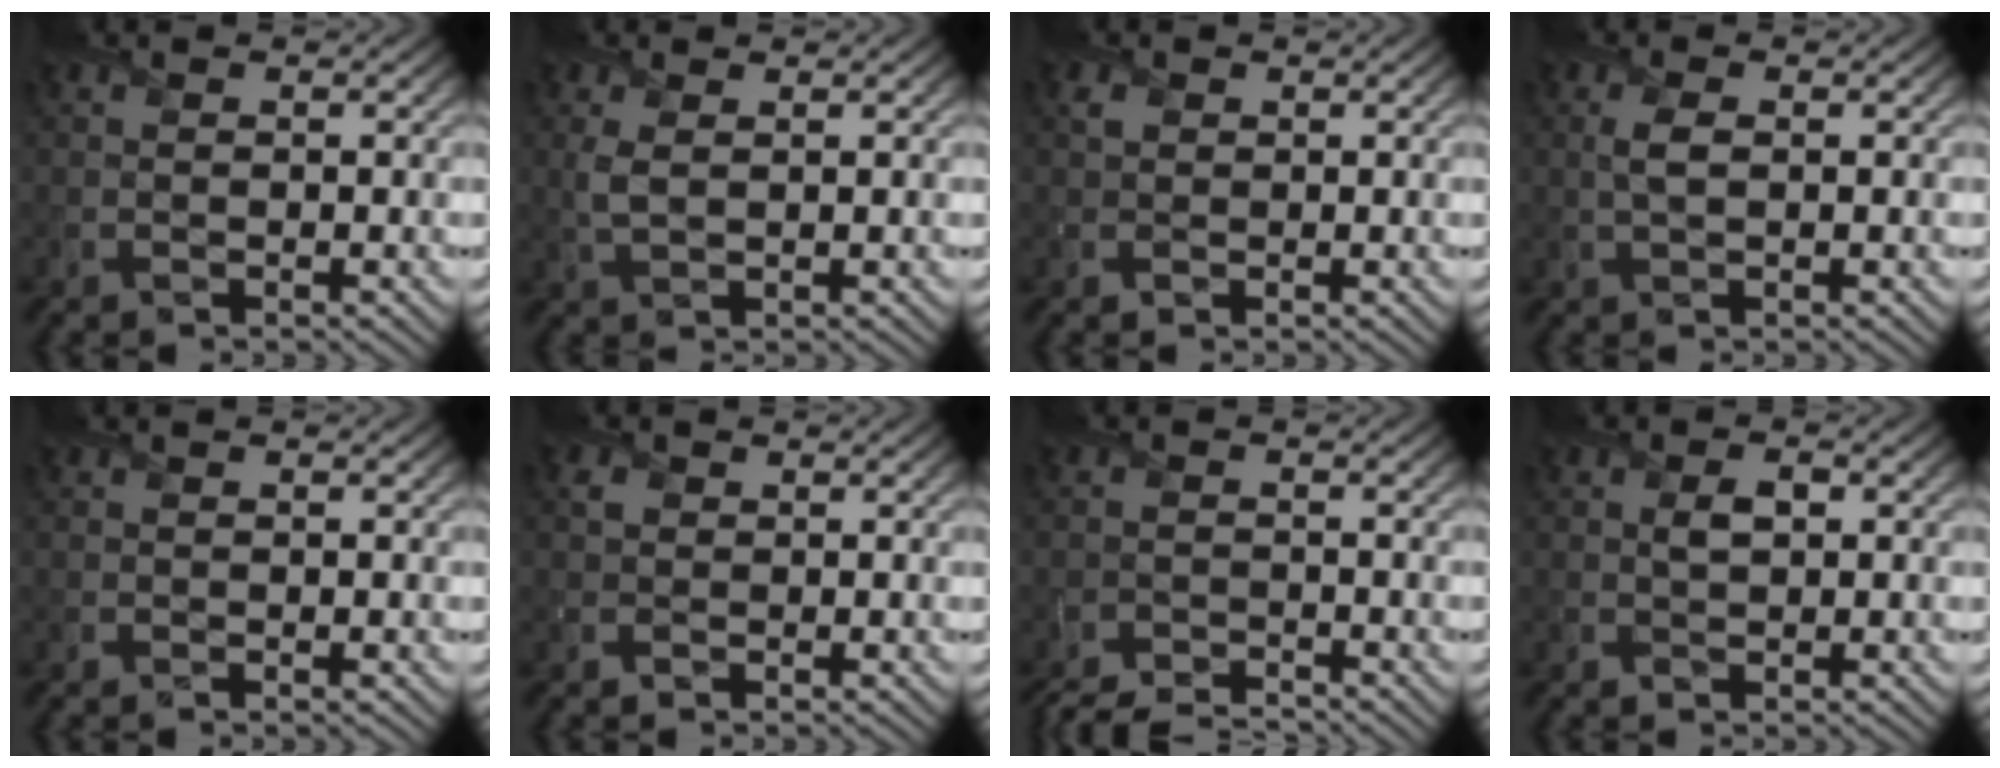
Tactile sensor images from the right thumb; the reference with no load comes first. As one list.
[{"total": 1.9, "force": [0.7, 0.8, 1.6], "torque": [-0.045, 0.000, 0.016]}, {"total": 1.1, "force": [0.6, 0.9, 0.2], "torque": [-0.002, 0.001, 0.010]}, {"total": 1.9, "force": [0.3, 0.8, 1.7], "torque": [-0.040, 0.002, 0.006]}, {"total": 0.8, "force": [-0.1, 0.6, 0.5], "torque": [-0.008, -0.004, 0.000]}, {"total": 1.1, "force": [0.4, 1.1, 0.2], "torque": [-0.001, 0.000, 0.004]}, {"total": 4.7, "force": [-4.4, 0.5, 1.5], "torque": [-0.036, -0.013, -0.085]}, {"total": 2.0, "force": [0.3, 1.3, 1.5], "torque": [-0.028, -0.001, 0.006]}]